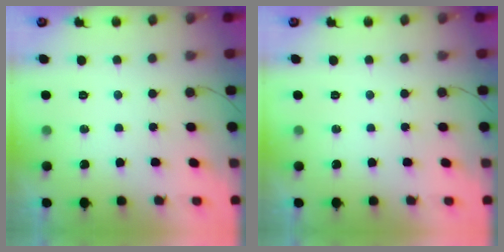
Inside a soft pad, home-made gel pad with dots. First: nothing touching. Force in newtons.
{"total": 0.0}